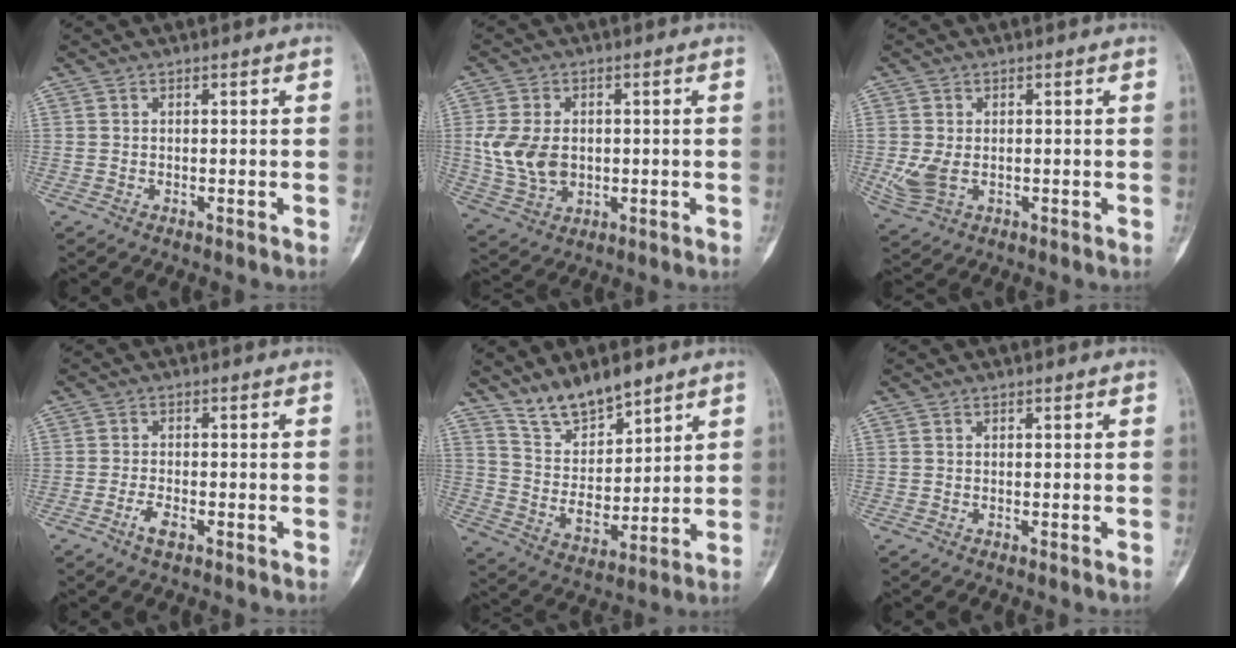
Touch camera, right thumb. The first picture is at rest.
{"total": 9.6, "force": [0.3, 6.8, 6.8], "torque": [-0.120, -0.002, 0.016]}
{"total": 5.1, "force": [-0.3, 3.5, 3.7], "torque": [-0.091, -0.006, 0.005]}
{"total": 2.7, "force": [-1.5, 1.0, 2.0], "torque": [-0.039, 0.005, -0.032]}
{"total": 10.6, "force": [8.5, 4.3, 4.6], "torque": [-0.050, -0.068, 0.170]}
{"total": 0.0}